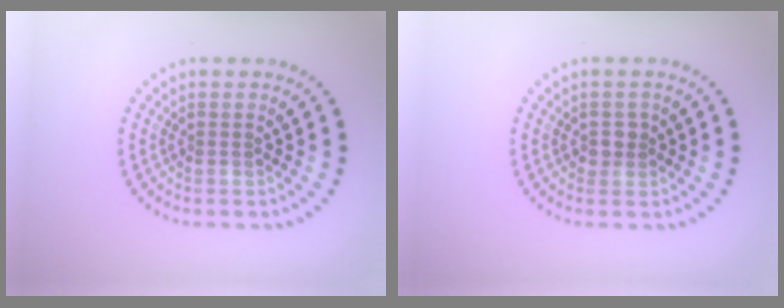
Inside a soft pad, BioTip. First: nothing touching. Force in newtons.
{"total": 1.3, "press": 1.2, "slide": 0.5}